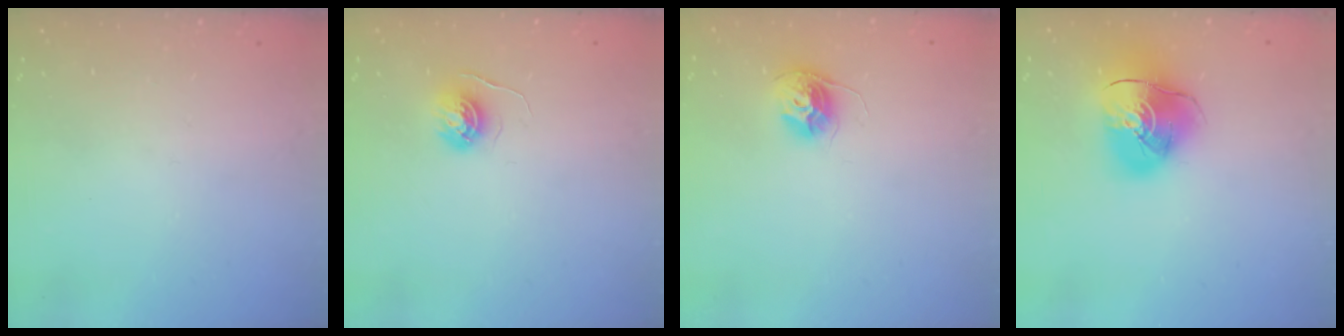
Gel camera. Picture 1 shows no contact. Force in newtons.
{"total": 4.6, "press": 4.6, "slide": 0.4}
{"total": 10.8, "press": 10.8, "slide": 0.8}
{"total": 13.5, "press": 13.4, "slide": 1.9}